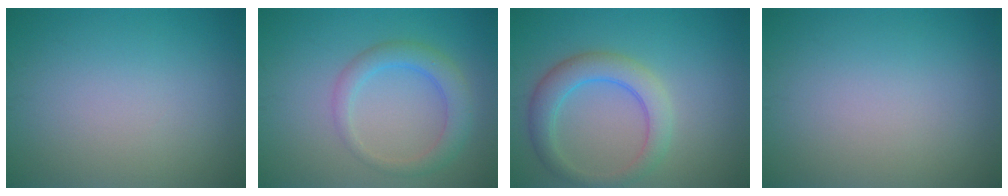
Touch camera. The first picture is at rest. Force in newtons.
{"total": 3.3, "press": 3.3, "slide": 0.1}
{"total": 4.1, "press": 4.1, "slide": 0.2}
{"total": 0.0}